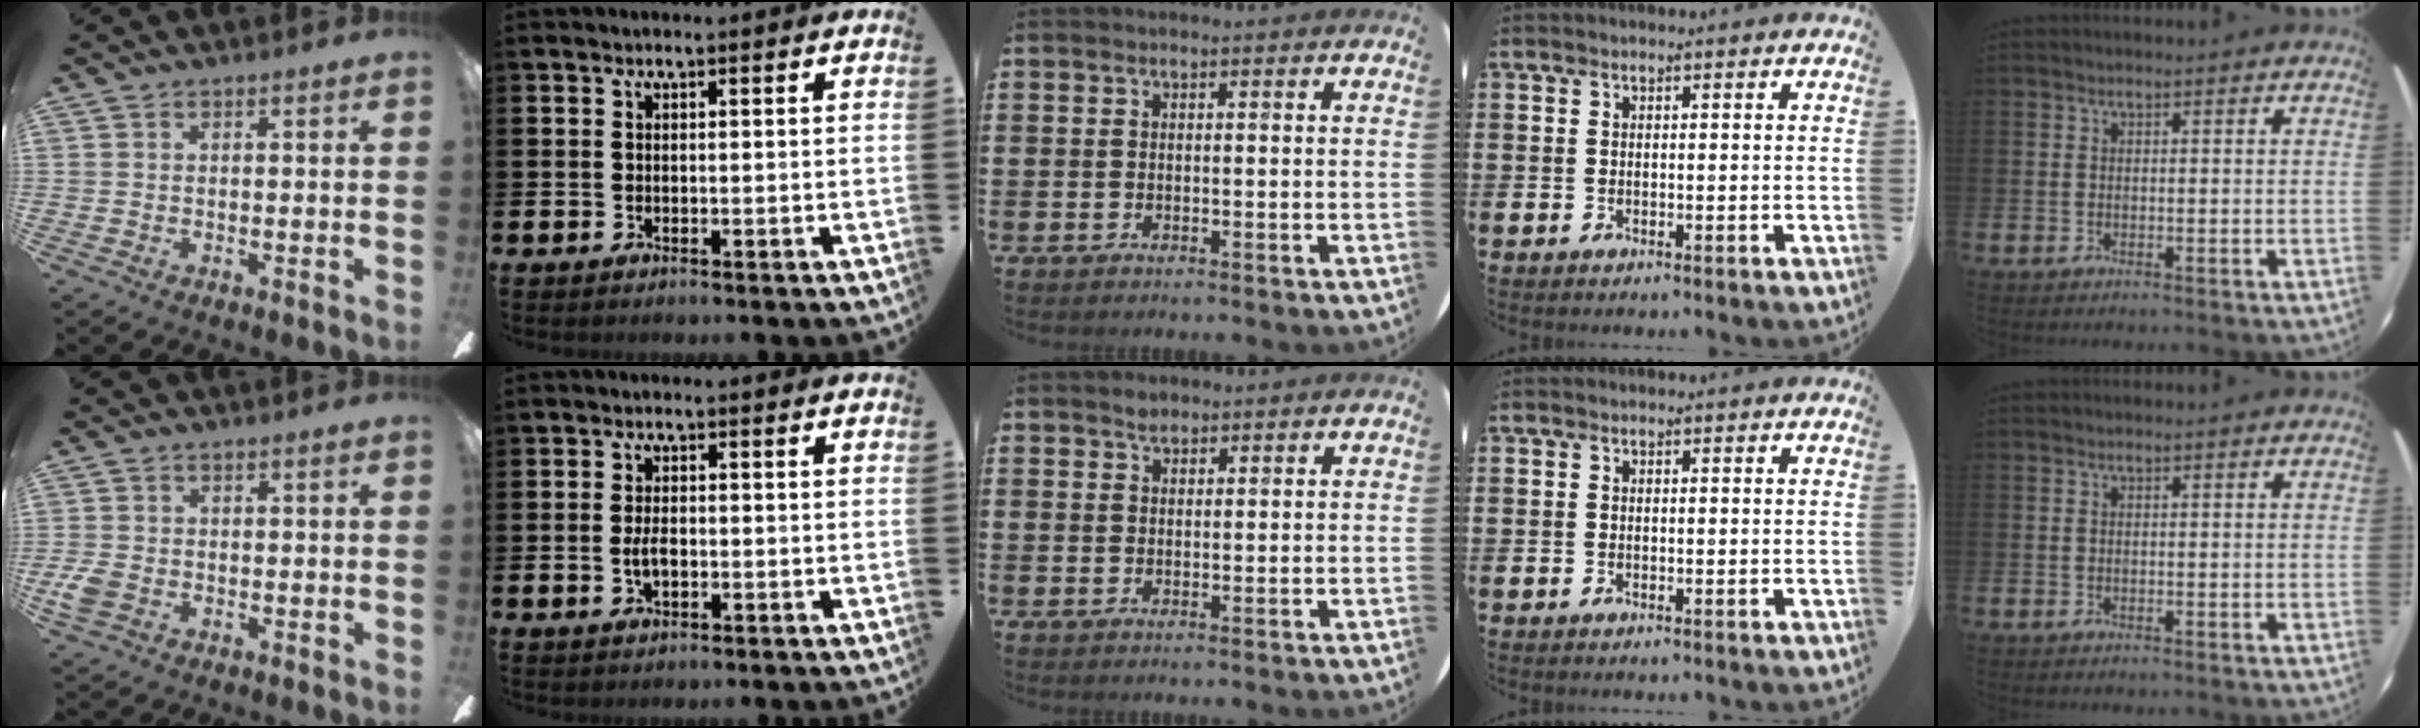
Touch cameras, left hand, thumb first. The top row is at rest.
{"thumb": {"total": 3.8, "force": [-1.3, 2.5, 2.5], "torque": [-0.060, 0.002, -0.027]}, "index": {"total": 2.6, "force": [-0.4, 1.3, 2.2], "torque": [-0.029, -0.002, -0.010]}, "middle": {"total": 1.4, "force": [1.3, 0.6, 0.3], "torque": [0.002, 0.000, 0.022]}}